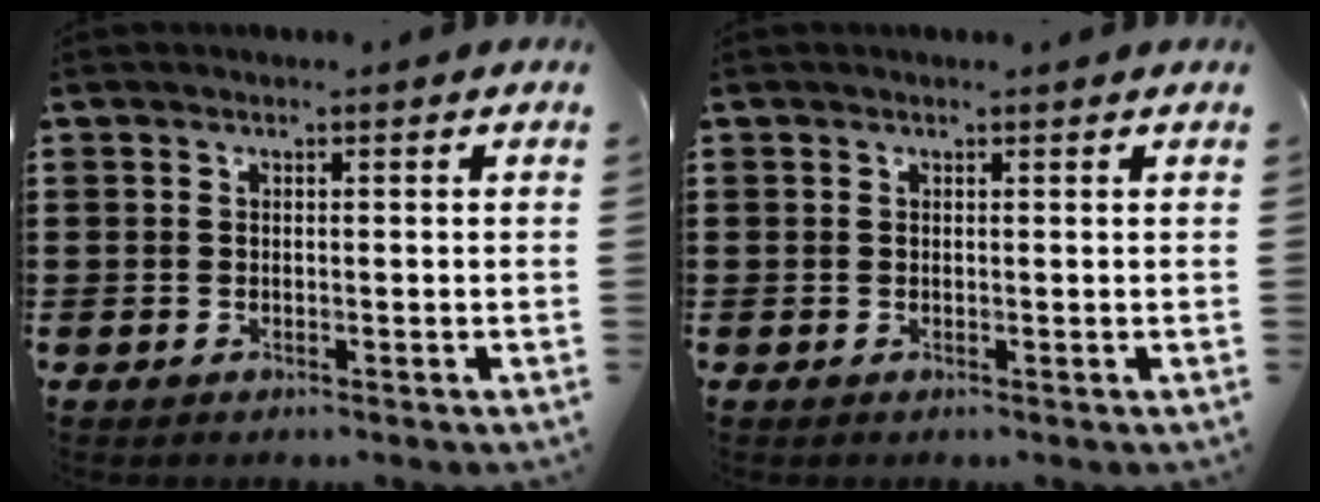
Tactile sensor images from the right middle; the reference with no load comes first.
{"total": 0.0}